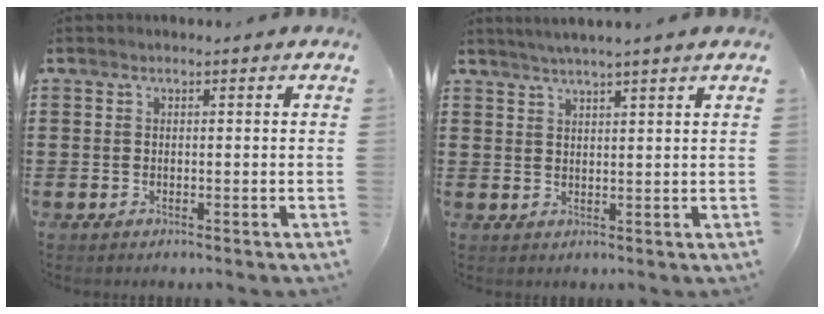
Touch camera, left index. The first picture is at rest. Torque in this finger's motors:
{"motor_torque": [2.14, 0.00, 0.31, 0.12]}